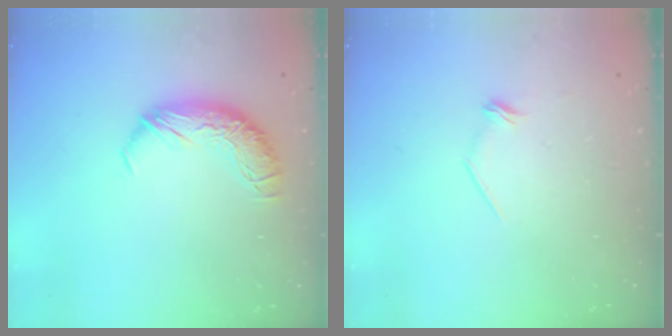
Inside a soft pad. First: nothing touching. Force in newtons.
{"total": 8.1, "press": 8.1, "slide": 0.5}